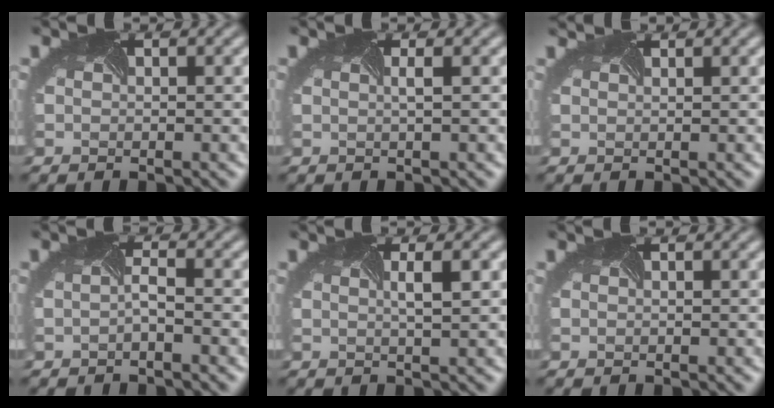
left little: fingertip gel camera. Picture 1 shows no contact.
{"total": 1.1, "force": [0.2, 0.4, 1.1], "torque": [-0.007, -0.002, -0.010]}
{"total": 1.8, "force": [1.7, 0.3, 0.5], "torque": [-0.009, 0.004, 0.009]}
{"total": 1.0, "force": [-0.7, -0.1, 0.7], "torque": [-0.019, -0.005, -0.015]}
{"total": 1.8, "force": [0.3, 0.4, 1.7], "torque": [-0.014, 0.005, 0.000]}
{"total": 0.0}